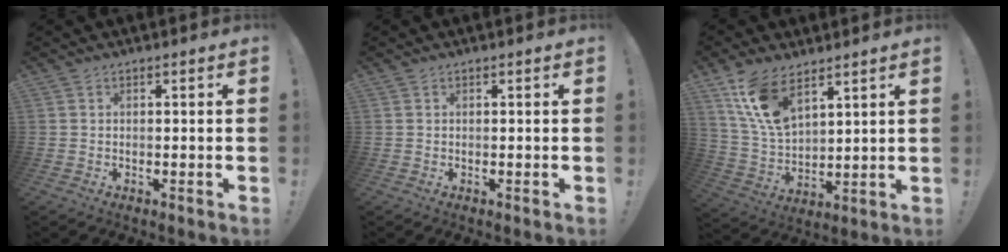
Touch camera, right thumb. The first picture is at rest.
{"total": 0.0}
{"total": 13.7, "force": [8.9, 6.5, 8.1], "torque": [-0.165, -0.046, 0.171]}